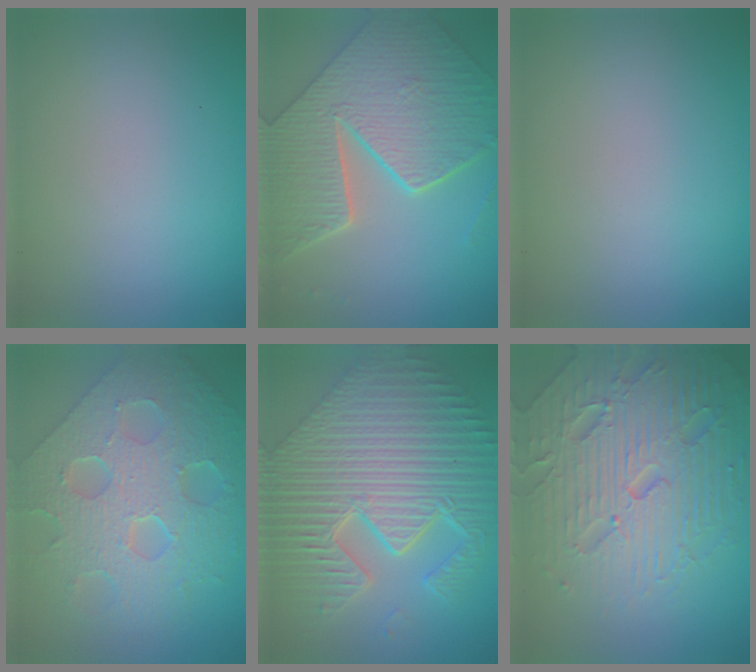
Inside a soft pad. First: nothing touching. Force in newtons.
{"total": 9.2, "press": 6.7, "slide": 6.3}
{"total": 0.0}
{"total": 8.8, "press": 6.4, "slide": 6.1}
{"total": 12.5, "press": 8.2, "slide": 9.5}
{"total": 7.4, "press": 7.3, "slide": 1.6}